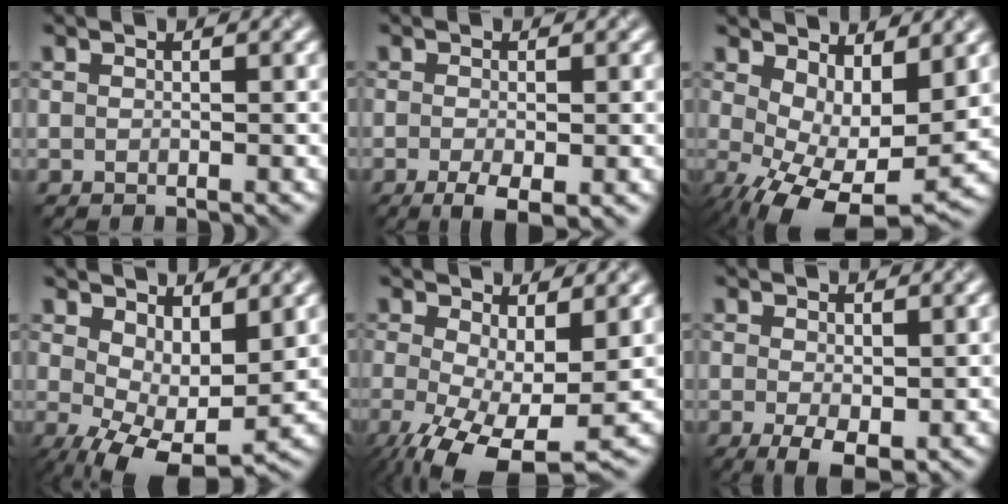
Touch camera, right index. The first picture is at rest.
{"total": 3.1, "force": [-1.4, 0.9, 2.7], "torque": [-0.048, -0.010, -0.023]}
{"total": 9.0, "force": [-0.2, 4.3, 7.9], "torque": [-0.138, -0.020, 0.007]}
{"total": 7.3, "force": [0.1, 3.4, 6.4], "torque": [-0.114, -0.013, 0.007]}
{"total": 9.4, "force": [-2.7, 4.0, 8.1], "torque": [-0.162, -0.029, -0.036]}
{"total": 4.1, "force": [-1.0, 2.0, 3.5], "torque": [-0.062, -0.016, -0.011]}